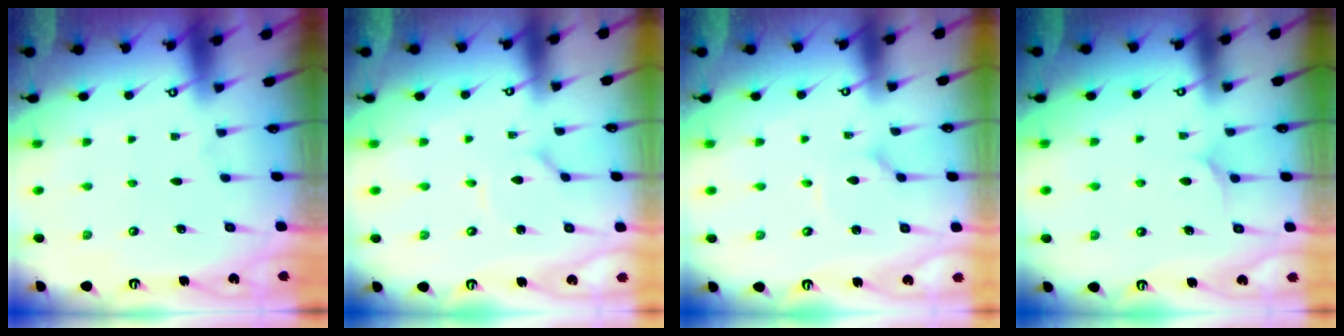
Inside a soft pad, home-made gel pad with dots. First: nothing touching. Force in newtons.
{"total": 0.9, "press": 0.9, "slide": 0.0}
{"total": 1.6, "press": 1.6, "slide": 0.1}
{"total": 6.6, "press": 6.6, "slide": 0.5}